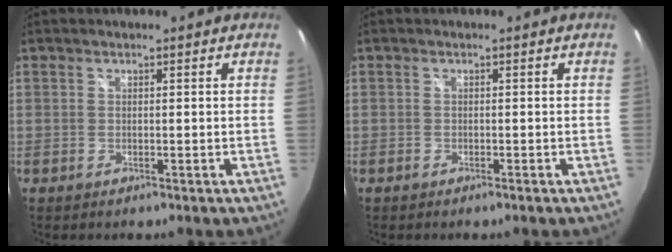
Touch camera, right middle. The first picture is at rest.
{"total": 0.5, "force": [-0.5, 0.0, 0.2], "torque": [-0.003, -0.002, -0.011]}